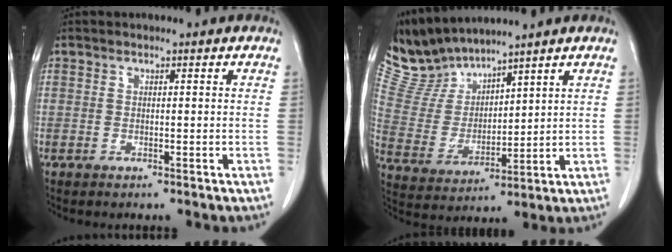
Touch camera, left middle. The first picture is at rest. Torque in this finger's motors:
{"motor_torque": [-0.32, -0.61, -0.18, -0.08]}